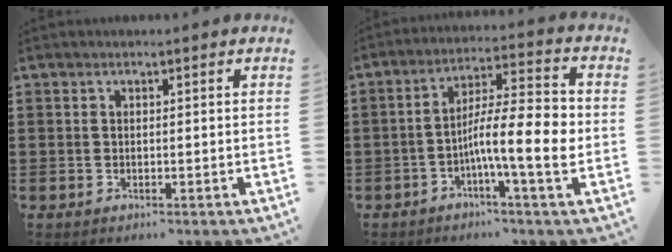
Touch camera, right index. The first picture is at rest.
{"total": 10.7, "force": [-2.1, 1.9, 10.3], "torque": [-0.183, 0.005, -0.037]}